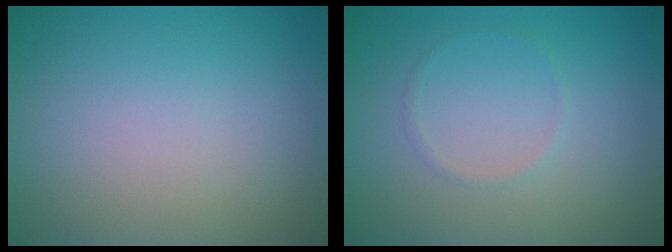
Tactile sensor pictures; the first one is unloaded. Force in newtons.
{"total": 0.6, "press": 0.6, "slide": 0.1}